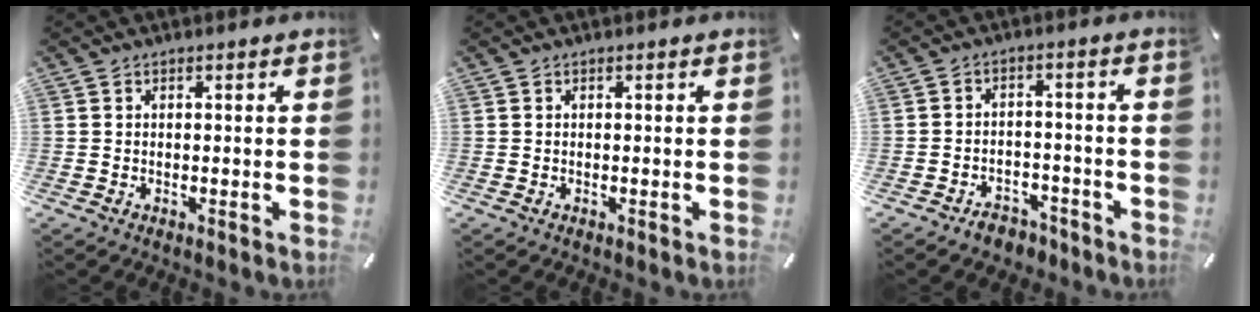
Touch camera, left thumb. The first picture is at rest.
{"total": 0.0}
{"total": 4.7, "force": [-3.5, 2.8, 1.5], "torque": [-0.025, 0.020, -0.064]}